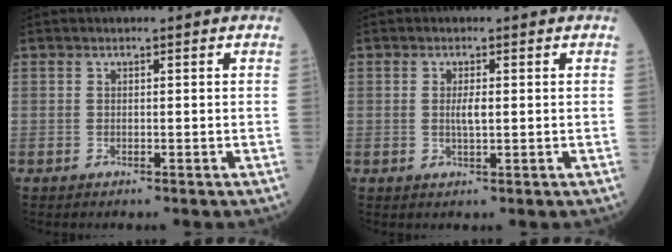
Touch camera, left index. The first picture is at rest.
{"total": 1.9, "force": [0.0, 0.3, 1.9], "torque": [-0.040, -0.005, 0.000]}